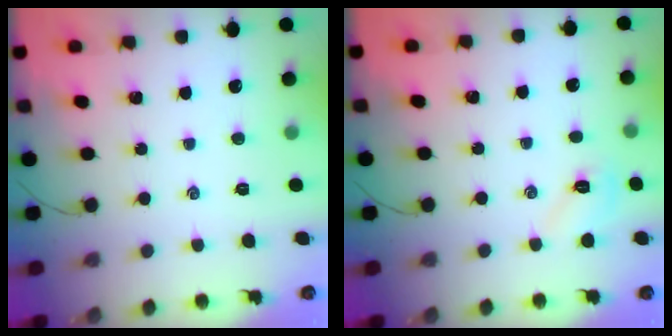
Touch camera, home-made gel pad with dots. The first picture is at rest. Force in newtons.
{"total": 7.0, "press": 6.8, "slide": 1.5}